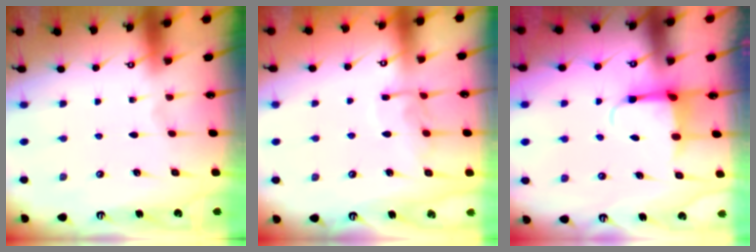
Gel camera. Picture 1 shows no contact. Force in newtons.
{"total": 7.8, "press": 7.7, "slide": 0.6}
{"total": 3.7, "press": 3.6, "slide": 0.9}